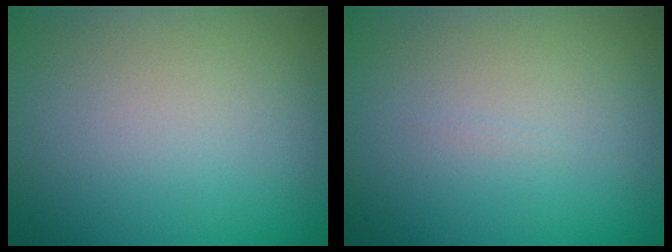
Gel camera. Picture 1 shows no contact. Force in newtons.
{"total": 0.0}